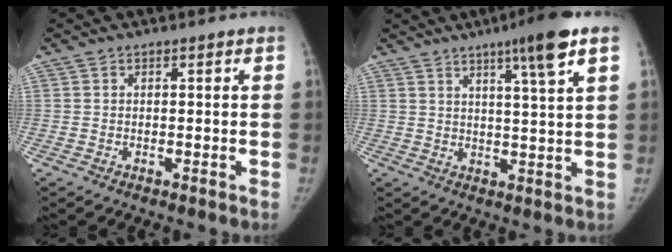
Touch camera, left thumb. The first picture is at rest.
{"total": 9.1, "force": [5.2, 0.1, 7.5], "torque": [-0.112, -0.021, 0.077]}